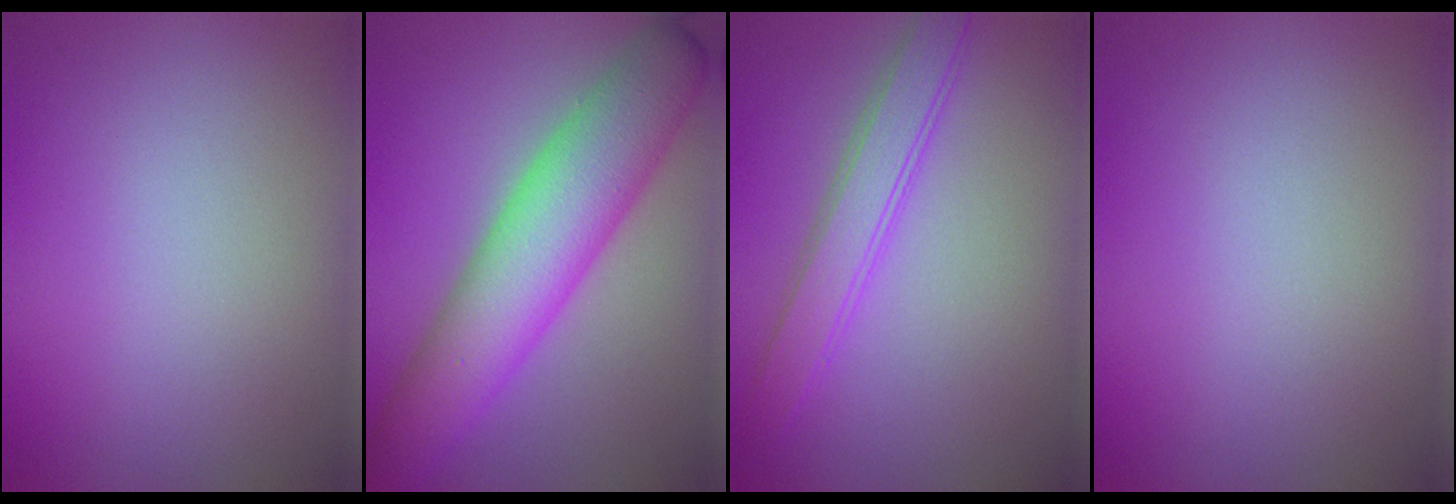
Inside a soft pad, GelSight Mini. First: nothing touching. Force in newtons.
{"total": 8.4, "press": 8.4, "slide": 0.1}
{"total": 3.3, "press": 3.3, "slide": 0.1}
{"total": 0.0}